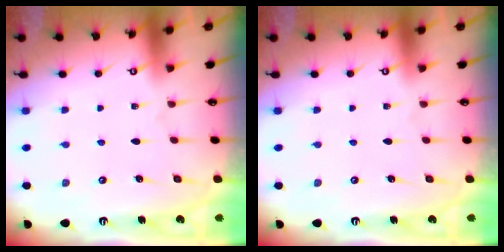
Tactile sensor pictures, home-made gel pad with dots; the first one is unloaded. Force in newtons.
{"total": 0.0}